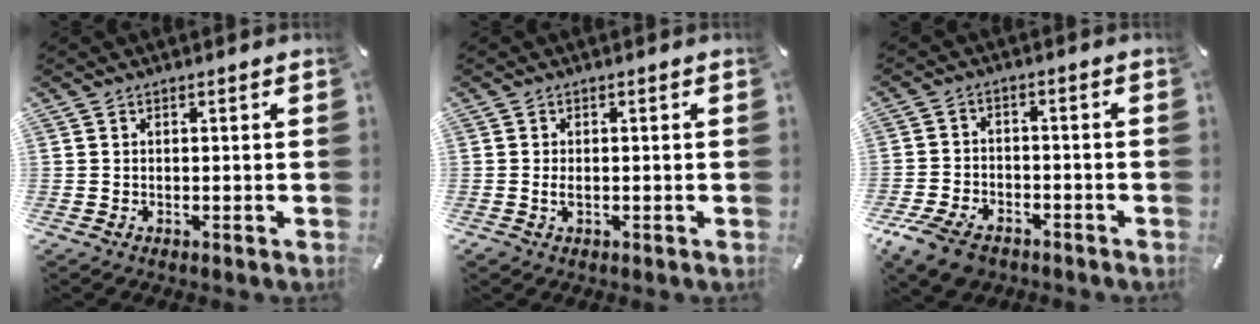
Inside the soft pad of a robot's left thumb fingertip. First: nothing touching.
{"total": 1.5, "force": [-0.2, 0.9, 1.1], "torque": [-0.030, -0.001, -0.008]}
{"total": 8.0, "force": [-5.0, 4.9, 3.8], "torque": [-0.084, 0.020, -0.093]}